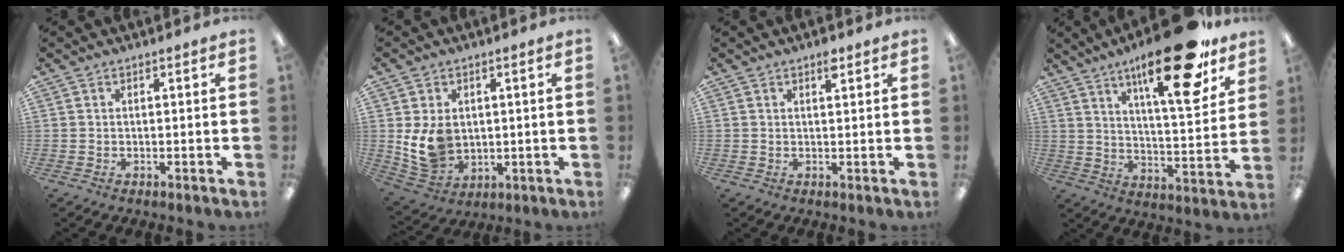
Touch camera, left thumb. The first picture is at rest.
{"total": 9.4, "force": [0.9, 7.8, 5.3], "torque": [-0.113, 0.000, 0.021]}
{"total": 2.3, "force": [1.6, 0.7, 1.5], "torque": [-0.018, -0.005, 0.024]}
{"total": 22.5, "force": [14.6, 5.8, 16.1], "torque": [-0.237, -0.086, 0.225]}